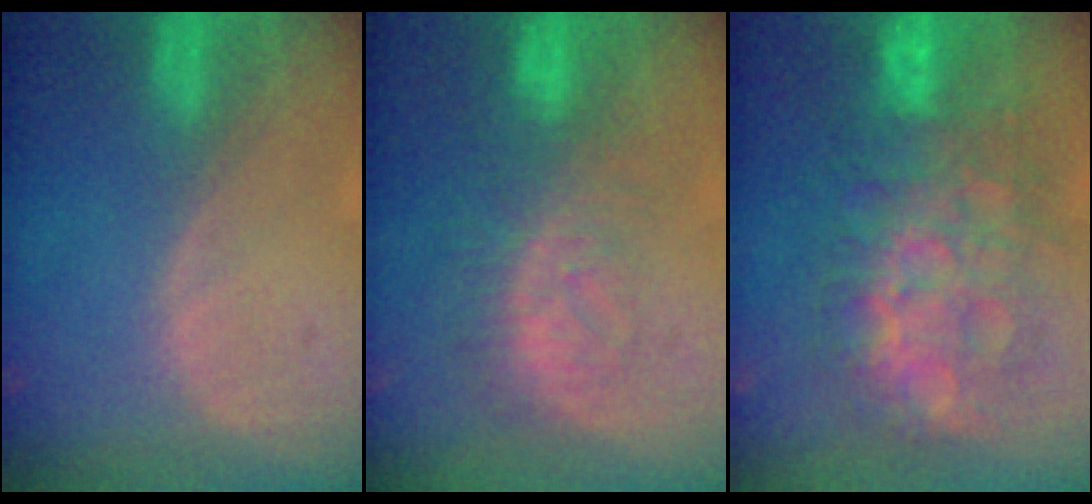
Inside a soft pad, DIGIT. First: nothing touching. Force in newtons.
{"total": 8.3, "press": 7.2, "slide": 4.1}
{"total": 12.5, "press": 12.4, "slide": 1.2}